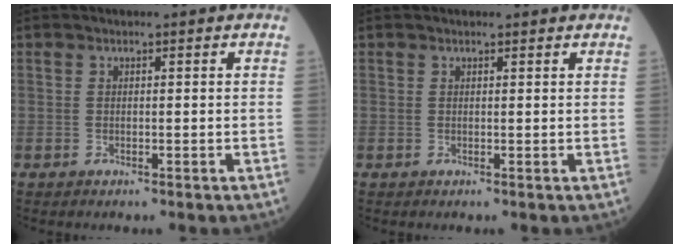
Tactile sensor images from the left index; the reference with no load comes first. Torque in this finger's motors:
{"motor_torque": [-0.14, -0.02, -0.55, -0.21]}